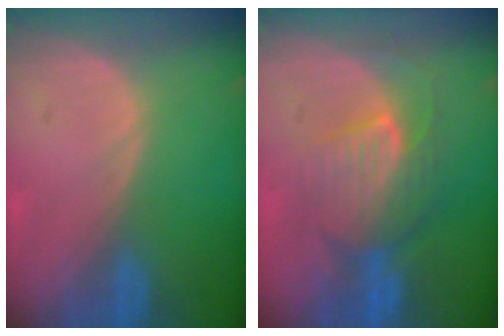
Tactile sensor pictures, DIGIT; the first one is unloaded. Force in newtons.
{"total": 8.0, "press": 8.0, "slide": 0.7}